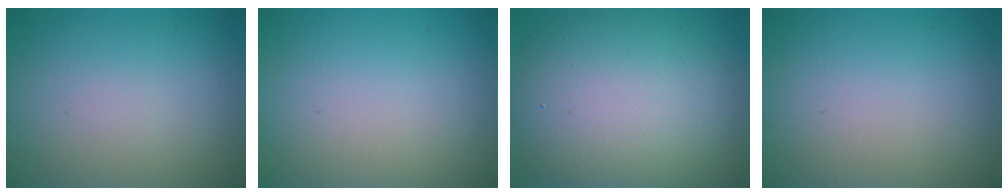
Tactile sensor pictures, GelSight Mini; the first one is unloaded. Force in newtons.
{"total": 0.0}
{"total": 12.3, "press": 12.3, "slide": 0.6}
{"total": 0.0}